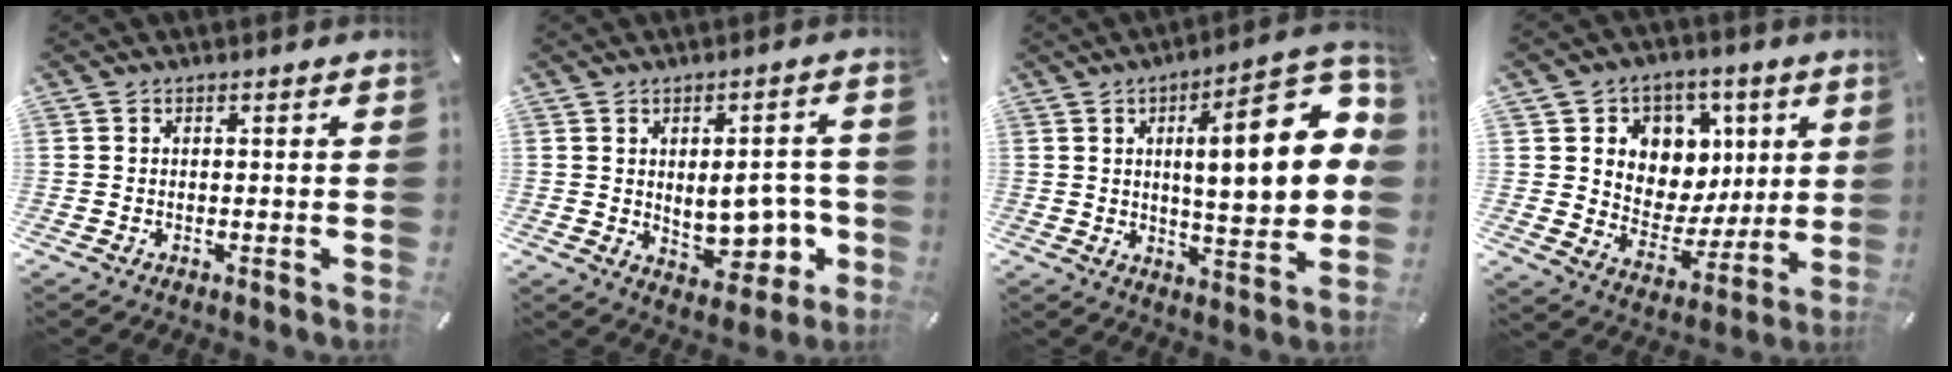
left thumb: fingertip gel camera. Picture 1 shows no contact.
{"total": 11.2, "force": [-0.4, 7.0, 8.7], "torque": [-0.092, -0.006, 0.002]}
{"total": 22.2, "force": [5.2, 7.3, 20.3], "torque": [-0.277, -0.027, 0.067]}
{"total": 10.2, "force": [2.4, 9.8, 1.5], "torque": [-0.023, -0.031, 0.053]}